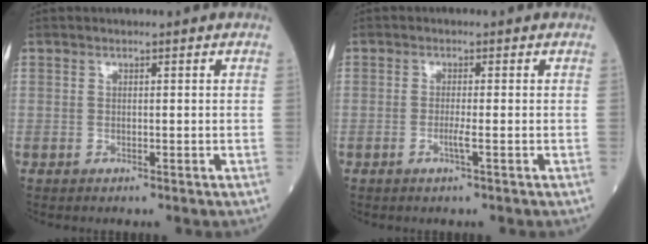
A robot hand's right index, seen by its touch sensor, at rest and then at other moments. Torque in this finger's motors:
{"motor_torque": [0.02, -0.03, 0.06, -0.01]}